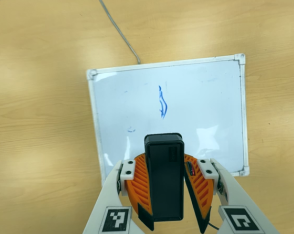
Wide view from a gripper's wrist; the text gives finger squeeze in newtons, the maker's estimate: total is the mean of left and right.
{"total": 9.0, "left": 9.5, "right": 8.5}